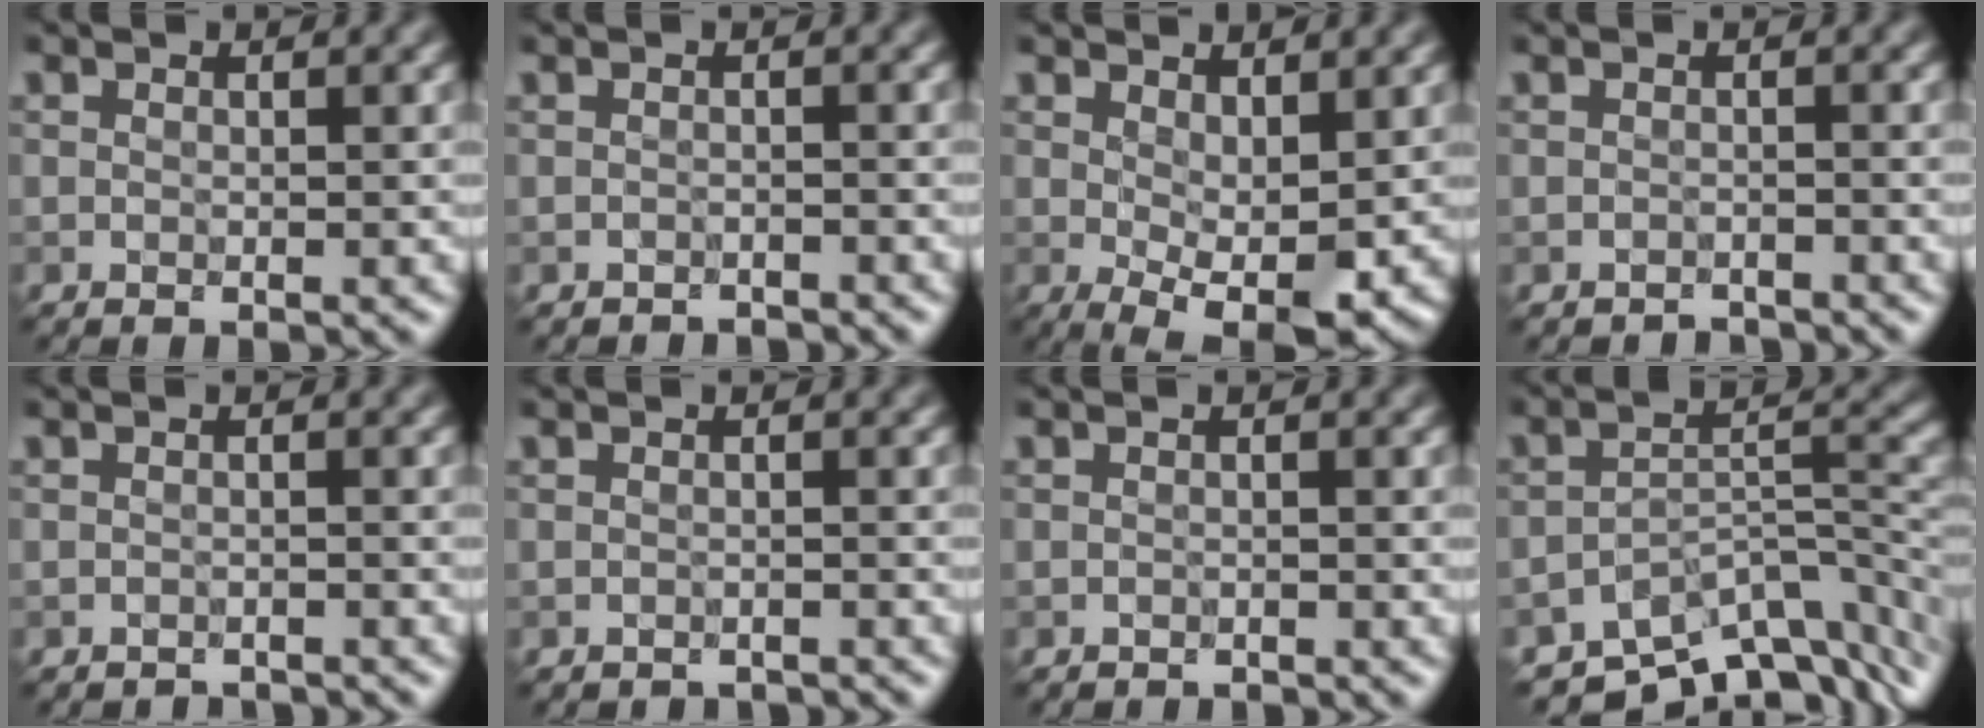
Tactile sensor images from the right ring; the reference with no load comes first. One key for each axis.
{"total": 1.5, "fx": -1.5, "fy": 0.2, "fz": 0.1, "tx": 0.003, "ty": -0.004, "tz": -0.024}
{"total": 4.7, "fx": 0.5, "fy": 1.9, "fz": 4.3, "tx": -0.073, "ty": -0.010, "tz": 0.014}
{"total": 1.4, "fx": -1.4, "fy": 0.3, "fz": 0.0, "tx": 0.002, "ty": -0.001, "tz": -0.023}
{"total": 1.7, "fx": -1.7, "fy": 0.2, "fz": 0.1, "tx": 0.003, "ty": -0.004, "tz": -0.024}
{"total": 1.4, "fx": -1.3, "fy": 0.2, "fz": 0.0, "tx": 0.002, "ty": -0.005, "tz": -0.019}
{"total": 0.8, "fx": -0.8, "fy": 0.1, "fz": 0.0, "tx": 0.000, "ty": -0.005, "tz": -0.013}
{"total": 8.9, "fx": -6.5, "fy": 3.7, "fz": 4.8, "tx": -0.062, "ty": -0.021, "tz": -0.098}